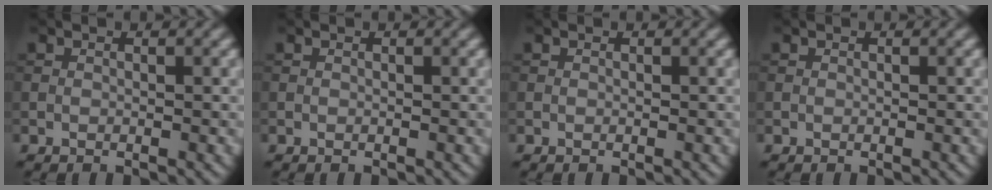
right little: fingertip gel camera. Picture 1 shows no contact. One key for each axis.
{"total": 0.0}
{"total": 0.0}
{"total": 0.0}